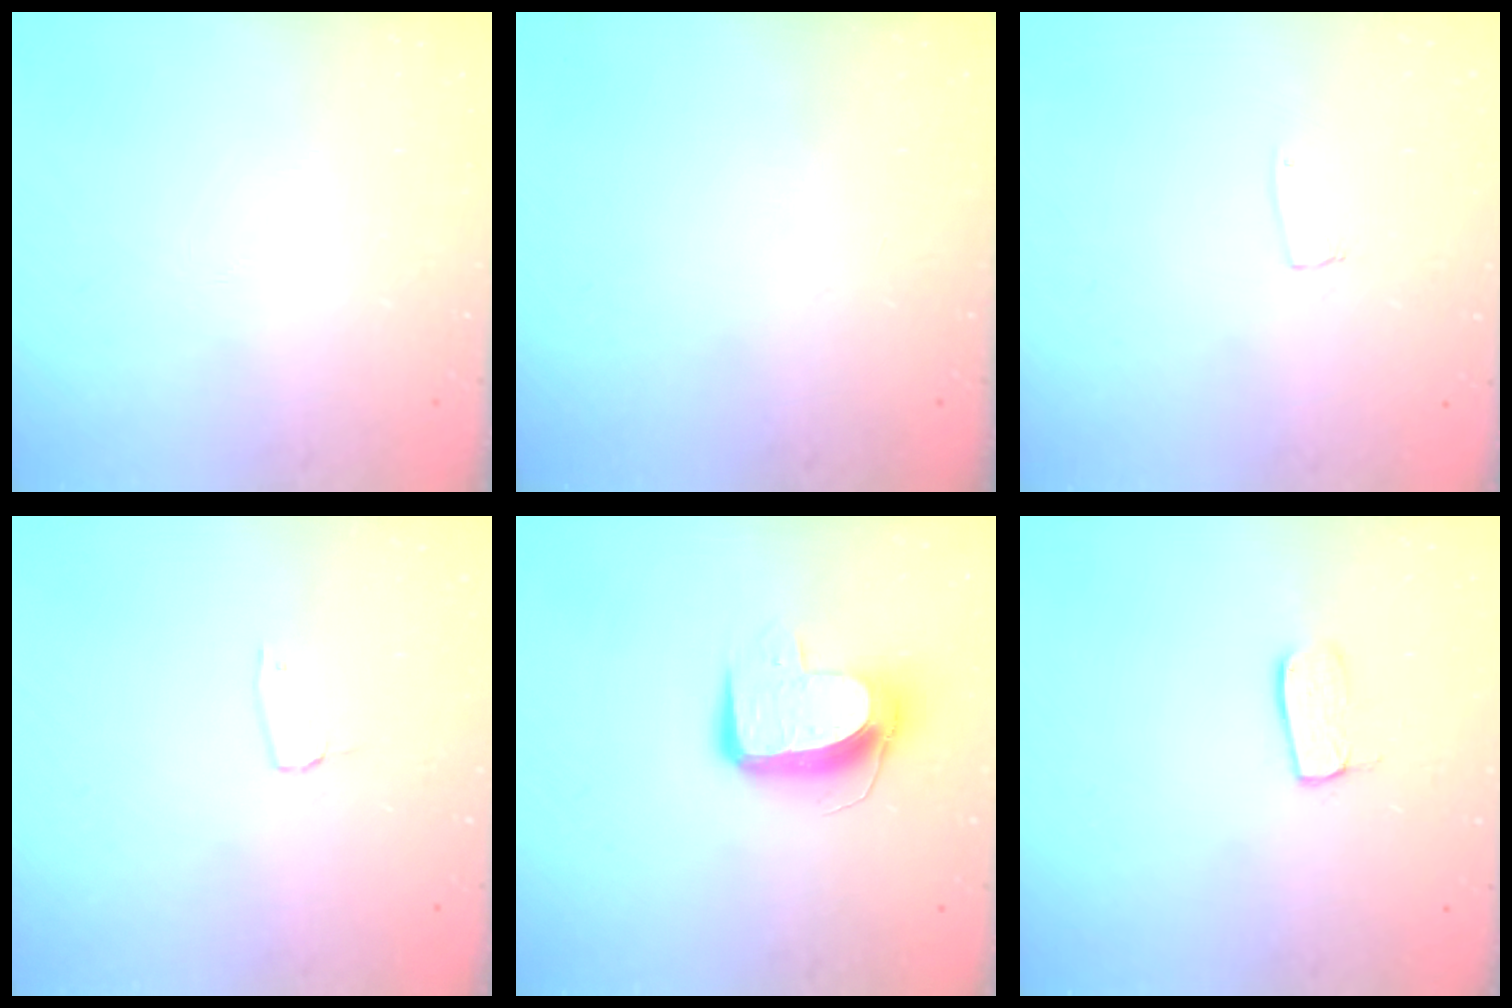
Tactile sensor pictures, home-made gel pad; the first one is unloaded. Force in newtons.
{"total": 0.0}
{"total": 3.0, "press": 3.0, "slide": 0.2}
{"total": 2.7, "press": 2.7, "slide": 0.3}
{"total": 10.2, "press": 10.2, "slide": 0.4}
{"total": 6.9, "press": 6.9, "slide": 0.4}